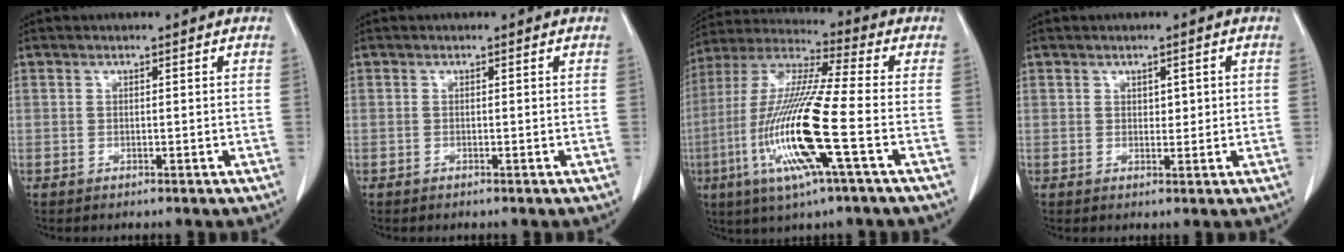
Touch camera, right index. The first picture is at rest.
{"total": 0.0}
{"total": 17.4, "force": [-5.1, 0.4, 16.7], "torque": [-0.351, -0.017, -0.103]}
{"total": 1.9, "force": [0.5, 1.0, 1.6], "torque": [-0.020, 0.000, 0.008]}